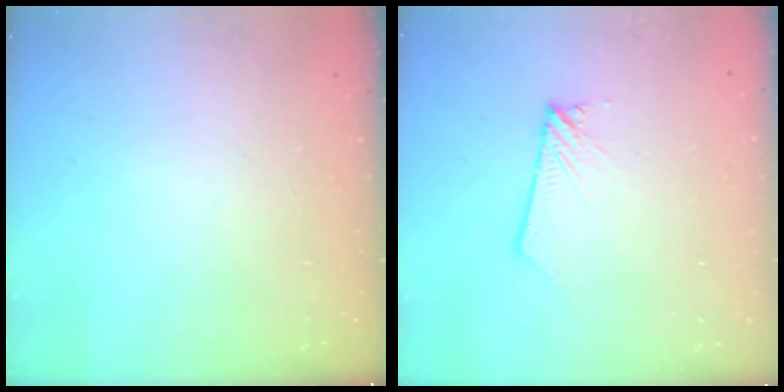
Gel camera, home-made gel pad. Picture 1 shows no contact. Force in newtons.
{"total": 2.0, "press": 2.0, "slide": 0.1}